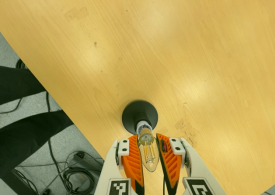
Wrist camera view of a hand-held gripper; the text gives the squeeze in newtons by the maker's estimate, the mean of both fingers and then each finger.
{"total": 20.4, "left": 21.6, "right": 19.2}